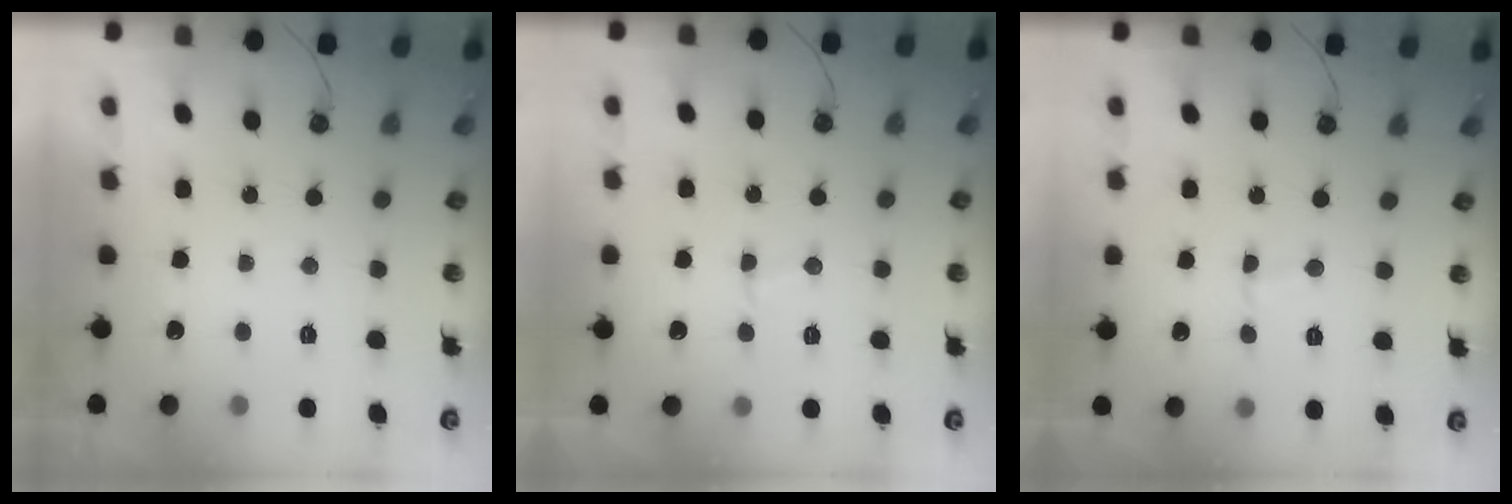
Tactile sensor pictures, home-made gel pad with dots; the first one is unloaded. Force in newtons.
{"total": 2.8, "press": 2.8, "slide": 0.3}
{"total": 3.7, "press": 1.6, "slide": 3.3}